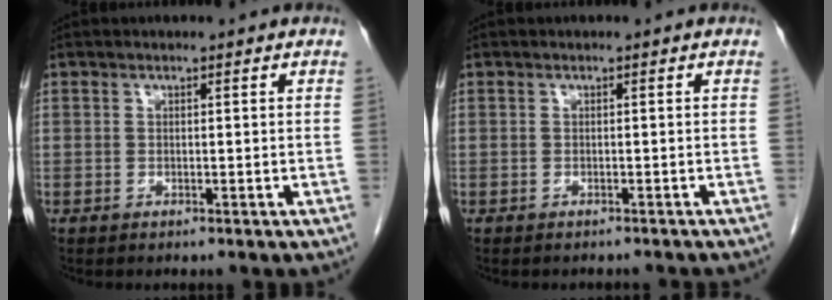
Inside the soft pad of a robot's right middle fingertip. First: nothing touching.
{"total": 2.5, "force": [-2.5, 0.4, 0.4], "torque": [-0.010, -0.005, -0.028]}